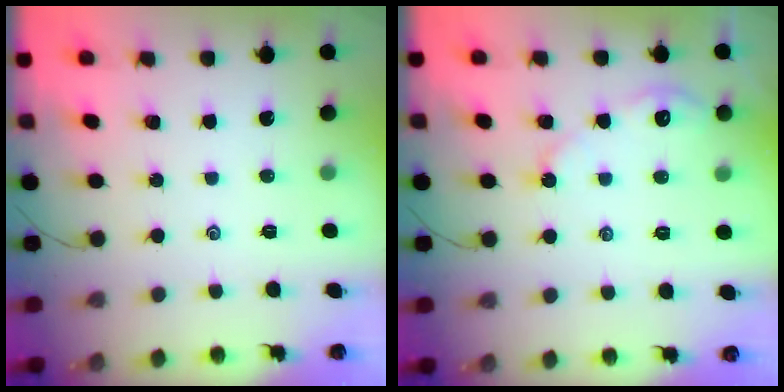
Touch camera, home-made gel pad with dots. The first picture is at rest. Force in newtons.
{"total": 3.4, "press": 3.4, "slide": 0.4}